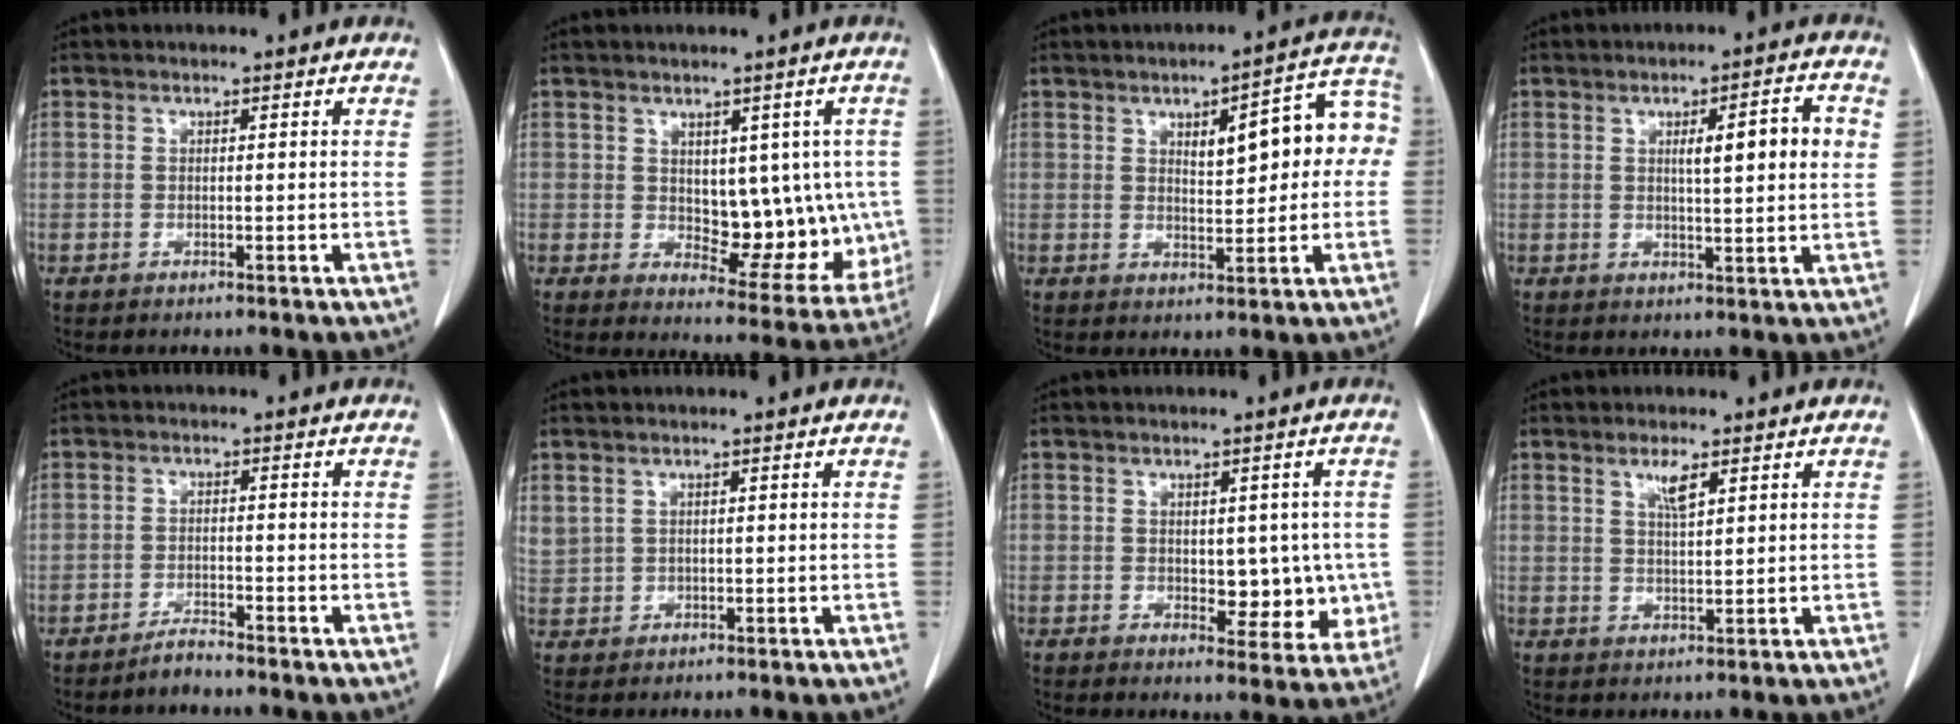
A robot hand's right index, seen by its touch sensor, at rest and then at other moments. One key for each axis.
{"total": 11.5, "fx": 0.8, "fy": 6.3, "fz": 9.6, "tx": -0.102, "ty": 0.004, "tz": 0.032}
{"total": 11.0, "fx": 2.0, "fy": 3.7, "fz": 10.2, "tx": -0.126, "ty": 0.038, "tz": 0.028}
{"total": 7.3, "fx": 1.6, "fy": 0.6, "fz": 7.1, "tx": -0.107, "ty": 0.008, "tz": 0.023}
{"total": 2.2, "fx": -2.1, "fy": 0.2, "fz": 0.6, "tx": -0.009, "ty": -0.002, "tz": -0.036}
{"total": 3.0, "fx": 1.7, "fy": 2.2, "fz": 1.2, "tx": -0.031, "ty": 0.012, "tz": 0.047}
{"total": 7.1, "fx": -0.2, "fy": 4.0, "fz": 5.8, "tx": -0.049, "ty": 0.004, "tz": 0.007}
{"total": 3.0, "fx": 1.8, "fy": 0.4, "fz": 2.4, "tx": -0.047, "ty": 0.000, "tz": 0.034}